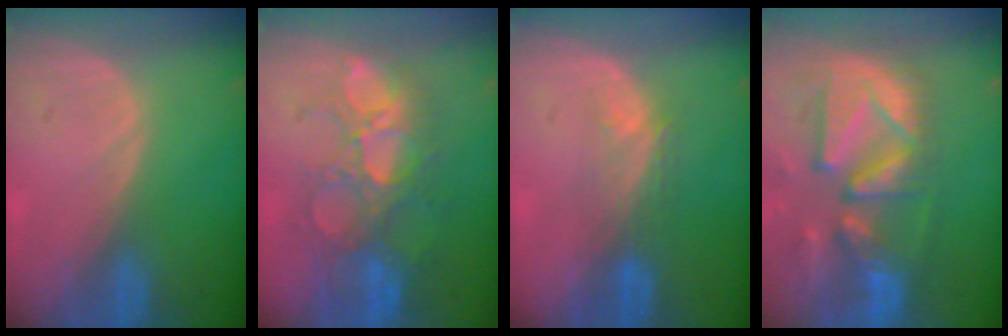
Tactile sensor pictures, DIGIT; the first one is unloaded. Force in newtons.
{"total": 10.9, "press": 9.5, "slide": 5.4}
{"total": 3.8, "press": 3.4, "slide": 1.6}
{"total": 13.3, "press": 11.4, "slide": 6.9}